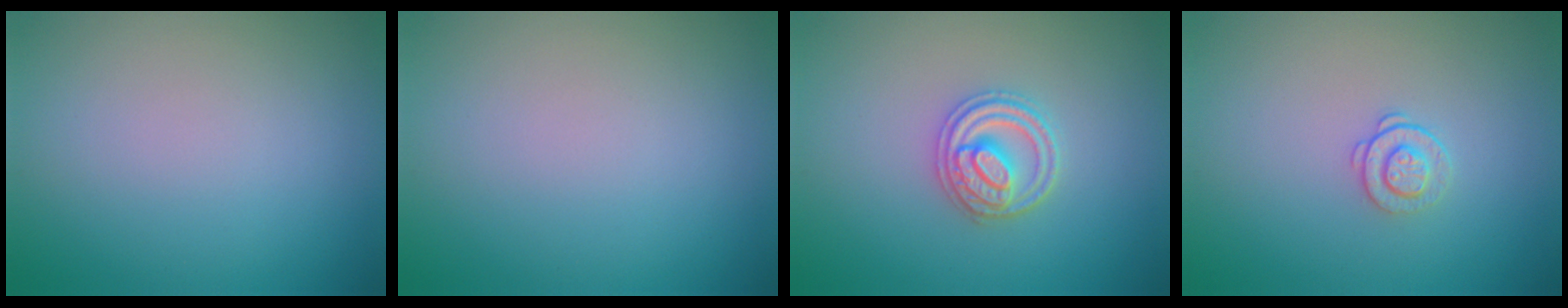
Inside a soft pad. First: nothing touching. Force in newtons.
{"total": 0.0}
{"total": 2.8, "press": 2.8, "slide": 0.4}
{"total": 1.4, "press": 0.9, "slide": 1.0}